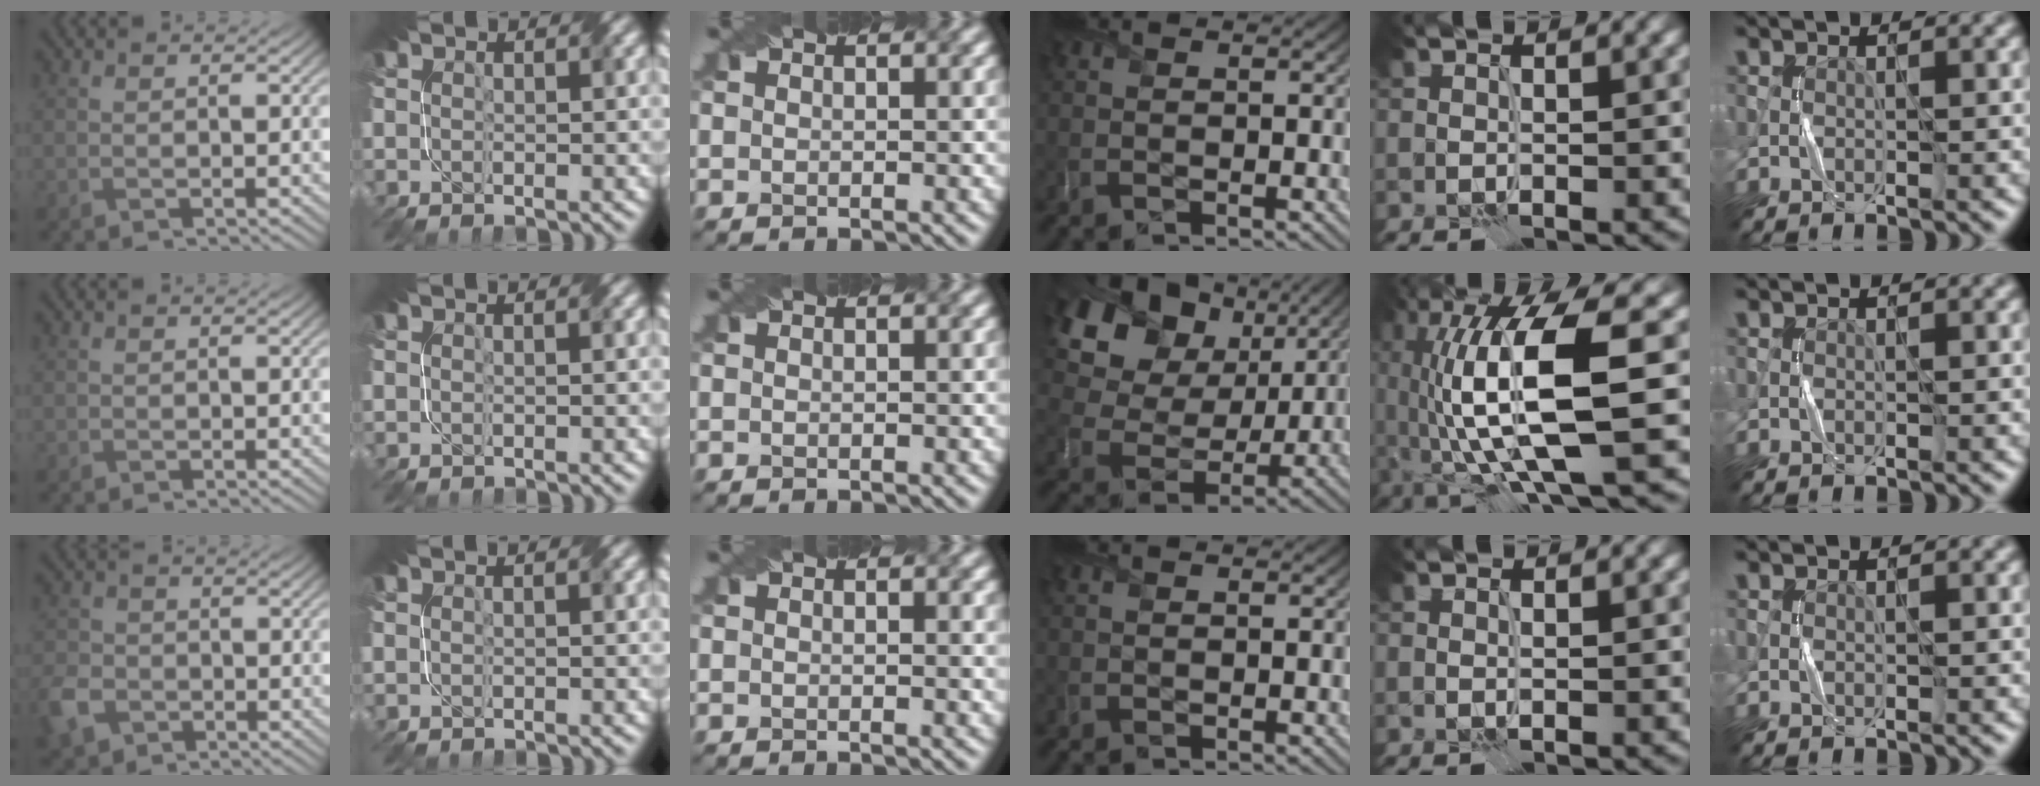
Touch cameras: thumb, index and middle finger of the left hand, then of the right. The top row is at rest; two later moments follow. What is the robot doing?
{"motion": "fold", "object": "napkin"}